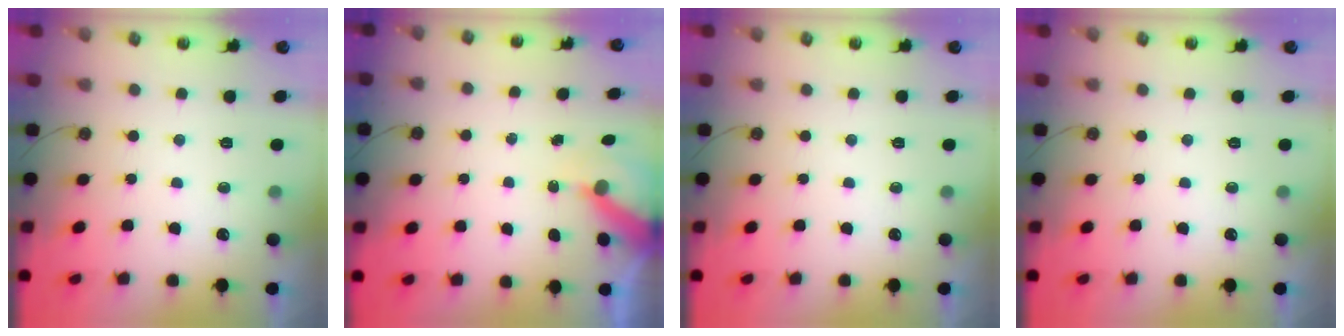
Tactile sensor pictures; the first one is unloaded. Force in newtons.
{"total": 6.3, "press": 6.3, "slide": 0.7}
{"total": 0.0}
{"total": 0.0}